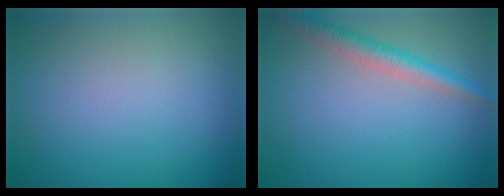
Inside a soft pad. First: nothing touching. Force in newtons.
{"total": 2.9, "press": 2.9, "slide": 0.2}